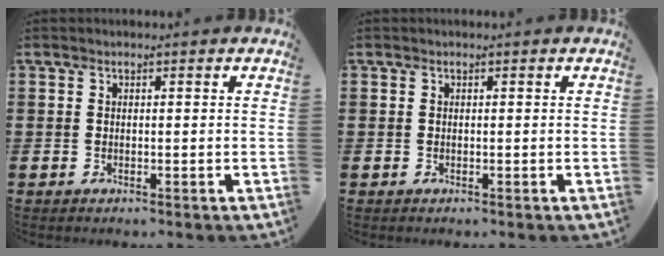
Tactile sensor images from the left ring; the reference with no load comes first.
{"total": 0.0}